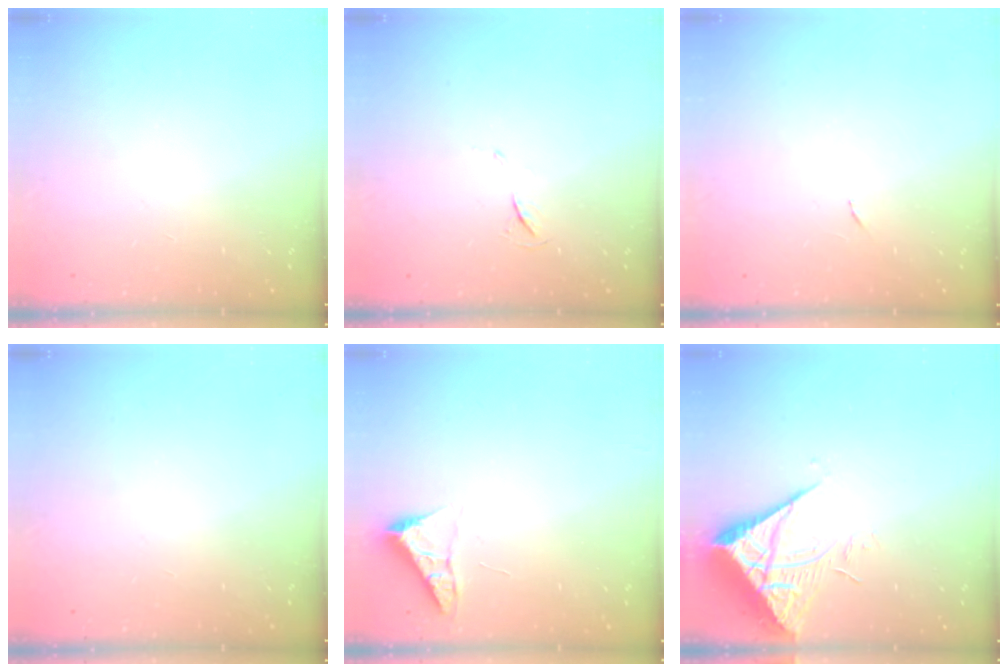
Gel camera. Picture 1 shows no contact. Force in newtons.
{"total": 4.1, "press": 4.1, "slide": 0.6}
{"total": 3.5, "press": 3.3, "slide": 1.2}
{"total": 0.0}
{"total": 4.0, "press": 4.0, "slide": 0.5}
{"total": 8.0, "press": 8.0, "slide": 0.8}